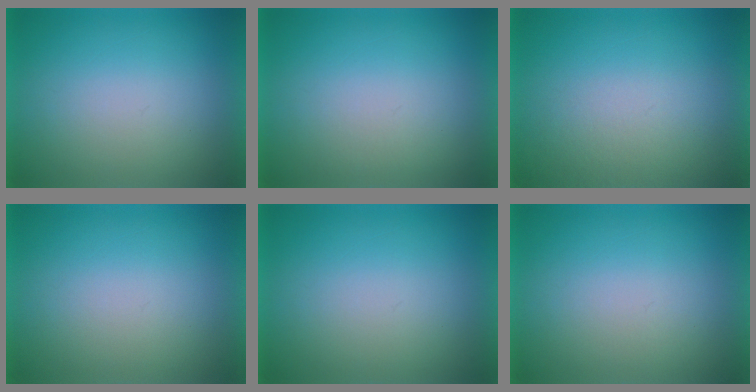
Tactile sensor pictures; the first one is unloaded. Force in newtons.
{"total": 1.1}
{"total": 3.3}
{"total": 0.0}
{"total": 0.0}
{"total": 1.0}